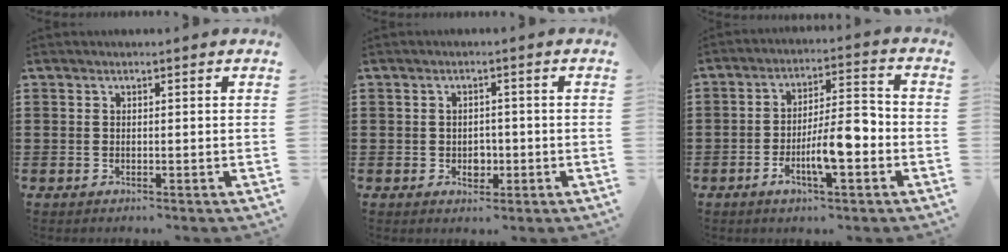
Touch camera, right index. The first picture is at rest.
{"total": 2.3, "force": [-0.6, 1.8, 1.3], "torque": [-0.020, -0.001, -0.016]}
{"total": 8.6, "force": [-3.2, 2.3, 7.7], "torque": [-0.129, 0.001, -0.060]}